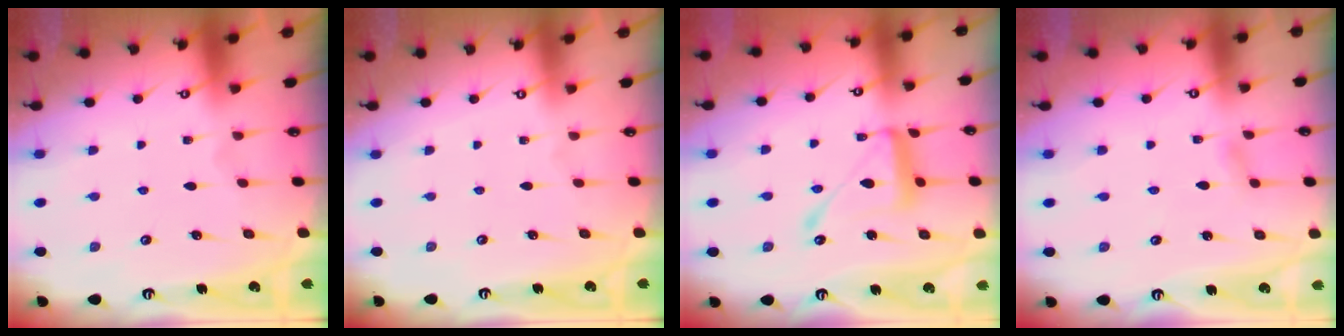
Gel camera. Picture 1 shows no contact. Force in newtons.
{"total": 0.0}
{"total": 13.1, "press": 13.0, "slide": 1.3}
{"total": 3.7, "press": 3.6, "slide": 0.4}